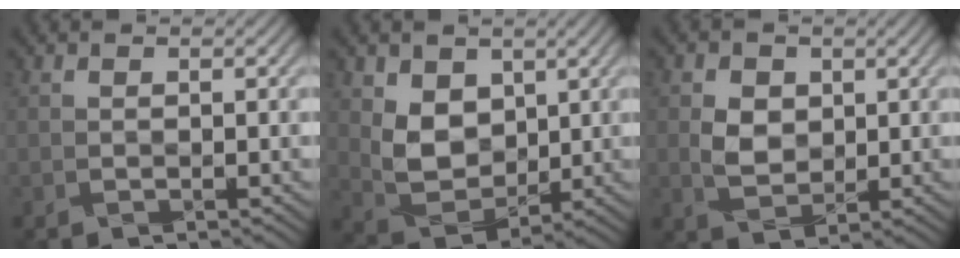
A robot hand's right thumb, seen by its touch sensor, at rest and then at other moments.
{"total": 5.7, "force": [2.4, 4.3, 2.7], "torque": [-0.071, -0.017, 0.050]}
{"total": 3.3, "force": [0.8, 2.7, 1.6], "torque": [-0.037, -0.004, 0.015]}